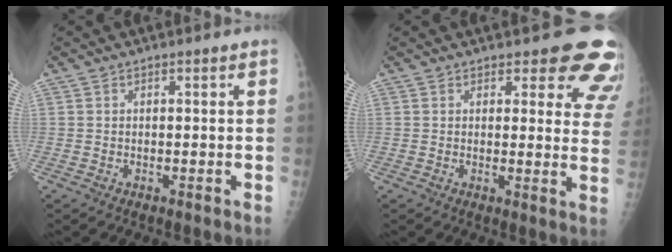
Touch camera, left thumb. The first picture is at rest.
{"total": 11.2, "force": [9.5, 4.2, 4.2], "torque": [0.008, -0.054, 0.077]}